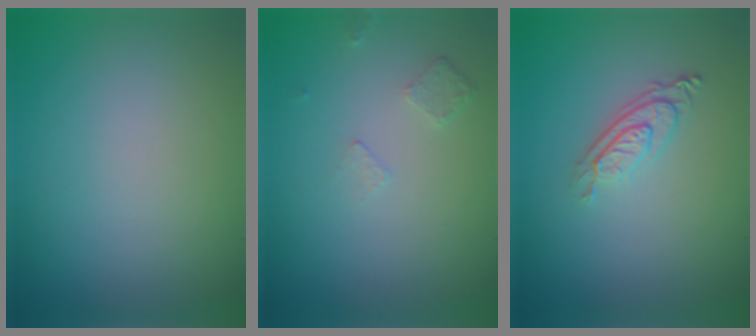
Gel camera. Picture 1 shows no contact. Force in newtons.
{"total": 0.8, "press": 0.6, "slide": 0.5}
{"total": 2.9, "press": 2.0, "slide": 2.0}